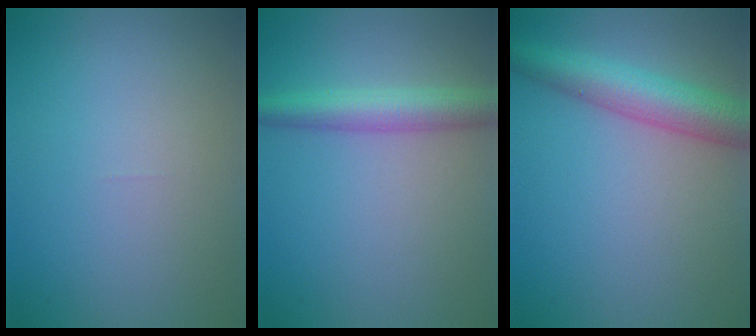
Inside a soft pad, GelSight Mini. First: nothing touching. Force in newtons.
{"total": 3.7, "press": 3.7, "slide": 0.1}
{"total": 5.4, "press": 5.3, "slide": 0.2}